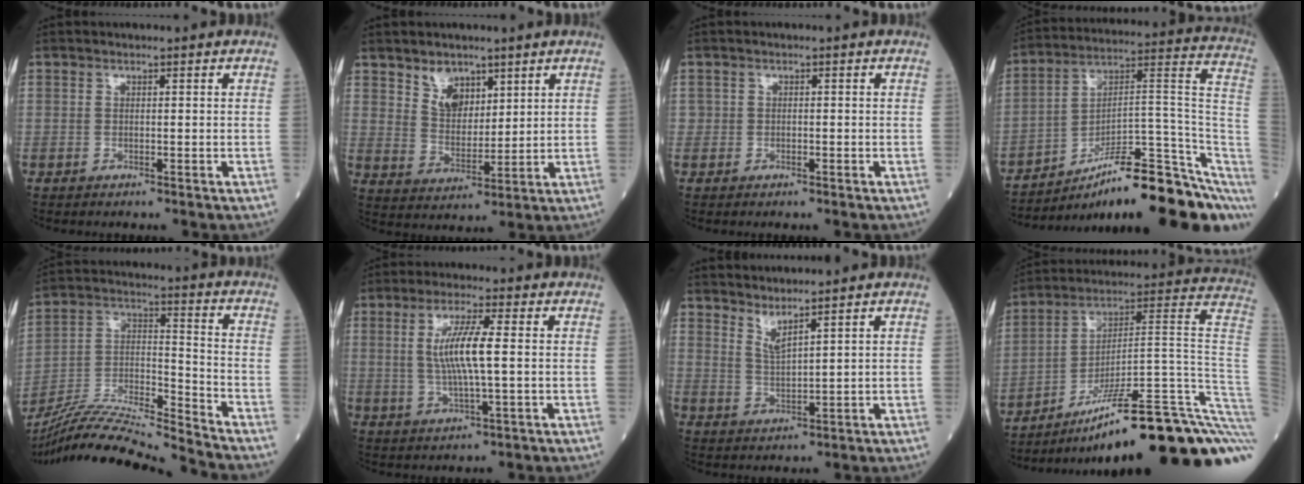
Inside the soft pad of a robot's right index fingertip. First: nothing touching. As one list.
[{"total": 5.9, "force": [3.8, 3.6, 2.7], "torque": [-0.051, 0.001, 0.078]}, {"total": 0.8, "force": [-0.2, 0.7, 0.3], "torque": [-0.004, 0.003, -0.003]}, {"total": 22.0, "force": [-14.4, 3.8, 16.2], "torque": [-0.137, 0.059, -0.212]}, {"total": 17.7, "force": [-16.6, -1.4, 5.8], "torque": [-0.102, 0.006, -0.297]}, {"total": 7.7, "force": [0.8, 0.6, 7.6], "torque": [-0.153, 0.001, 0.014]}, {"total": 3.1, "force": [2.5, -0.3, 1.7], "torque": [-0.038, -0.017, 0.056]}, {"total": 30.0, "force": [-20.3, 0.8, 22.1], "torque": [-0.187, 0.015, -0.302]}]